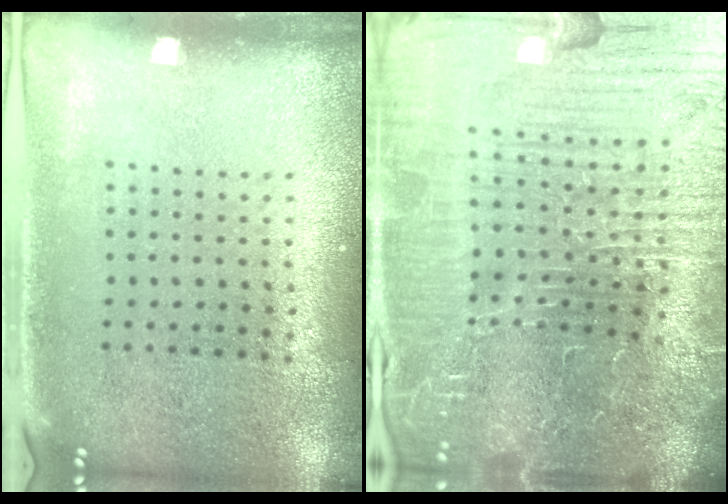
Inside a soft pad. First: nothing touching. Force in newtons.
{"total": 7.3, "press": 6.6, "slide": 3.3}